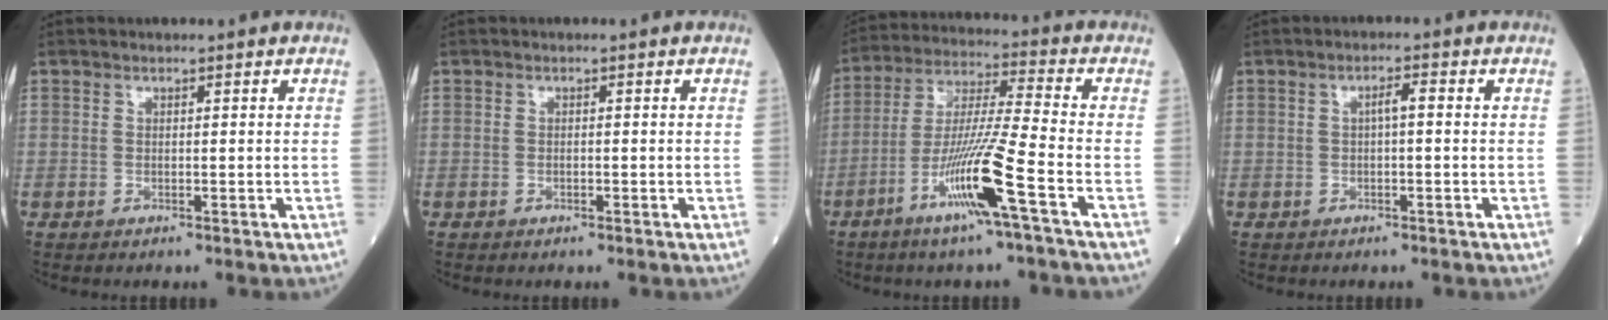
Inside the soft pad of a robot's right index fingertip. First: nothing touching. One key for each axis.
{"total": 0.5, "fx": -0.2, "fy": 0.2, "fz": 0.4, "tx": -0.012, "ty": -0.001, "tz": -0.003}
{"total": 12.7, "fx": -5.8, "fy": -1.0, "fz": 11.2, "tx": -0.223, "ty": -0.011, "tz": -0.112}
{"total": 2.2, "fx": 0.1, "fy": 0.4, "fz": 2.1, "tx": -0.035, "ty": 0.005, "tz": 0.002}